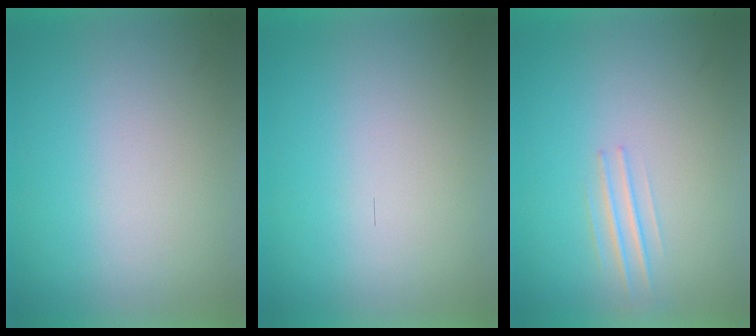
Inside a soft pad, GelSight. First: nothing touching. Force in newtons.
{"total": 0.0}
{"total": 1.3}